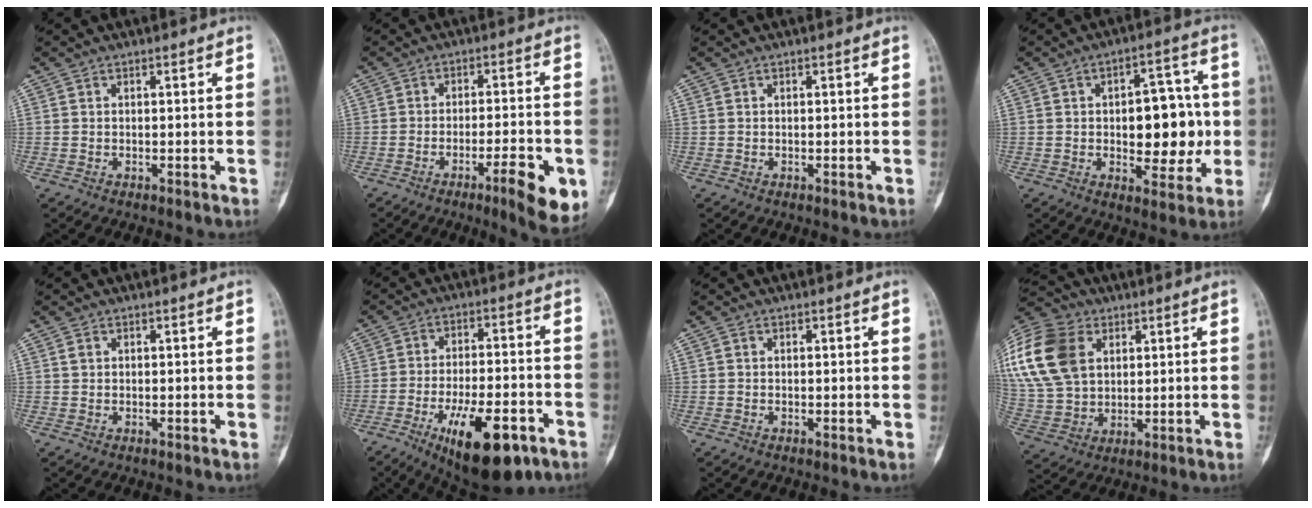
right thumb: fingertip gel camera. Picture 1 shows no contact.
{"total": 9.6, "force": [-3.9, 1.9, 8.5], "torque": [-0.118, 0.008, -0.052]}
{"total": 0.0}
{"total": 13.9, "force": [-0.5, 7.7, 11.6], "torque": [-0.111, 0.017, -0.002]}
{"total": 0.9, "force": [0.3, 0.7, 0.4], "torque": [-0.006, 0.002, 0.007]}
{"total": 16.9, "force": [-8.4, 6.6, 13.1], "torque": [-0.197, 0.032, -0.119]}
{"total": 0.0}
{"total": 21.9, "force": [7.1, 15.5, 13.7], "torque": [-0.305, 0.015, 0.138]}